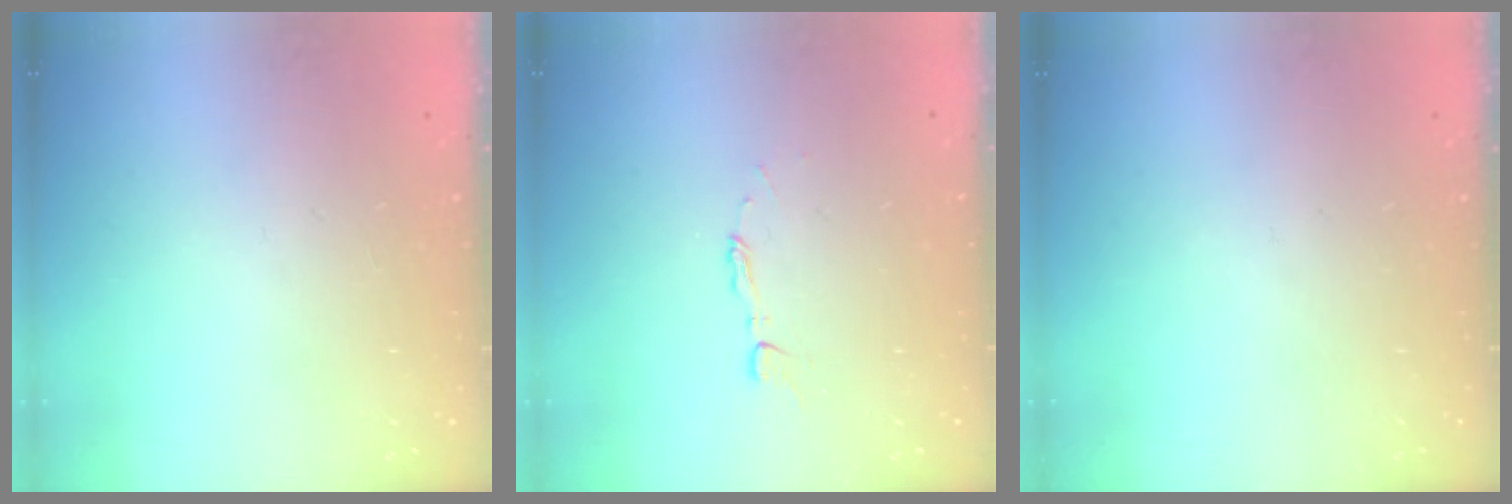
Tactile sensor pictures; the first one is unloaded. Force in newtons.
{"total": 2.7, "press": 2.7, "slide": 0.2}
{"total": 0.0}